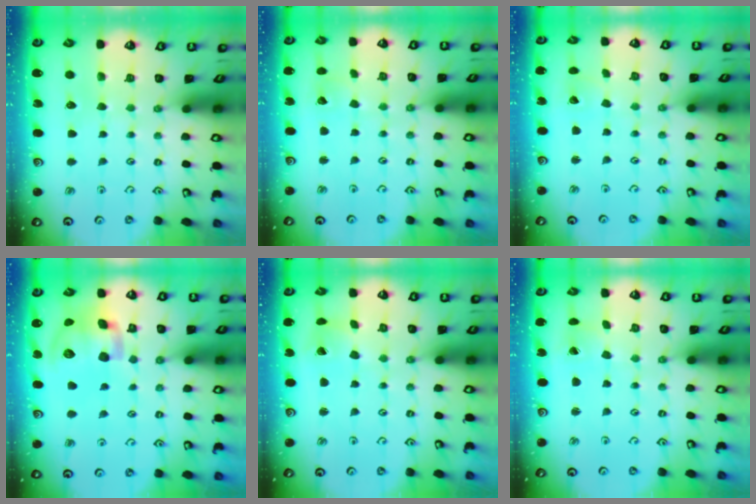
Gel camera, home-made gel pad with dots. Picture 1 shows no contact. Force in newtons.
{"total": 2.7, "press": 2.7, "slide": 0.2}
{"total": 1.5, "press": 1.5, "slide": 0.2}
{"total": 15.8, "press": 15.5, "slide": 2.6}
{"total": 1.4, "press": 1.4, "slide": 0.2}
{"total": 1.4, "press": 1.4, "slide": 0.3}